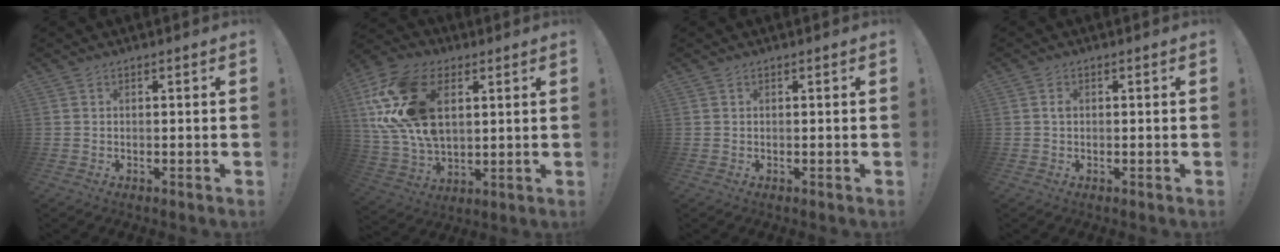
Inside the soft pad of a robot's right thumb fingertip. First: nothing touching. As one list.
[{"total": 22.5, "force": [7.2, 14.4, 15.7], "torque": [-0.312, -0.025, 0.133]}, {"total": 0.0}, {"total": 0.9, "force": [0.1, 0.7, 0.7], "torque": [-0.018, 0.006, 0.002]}]